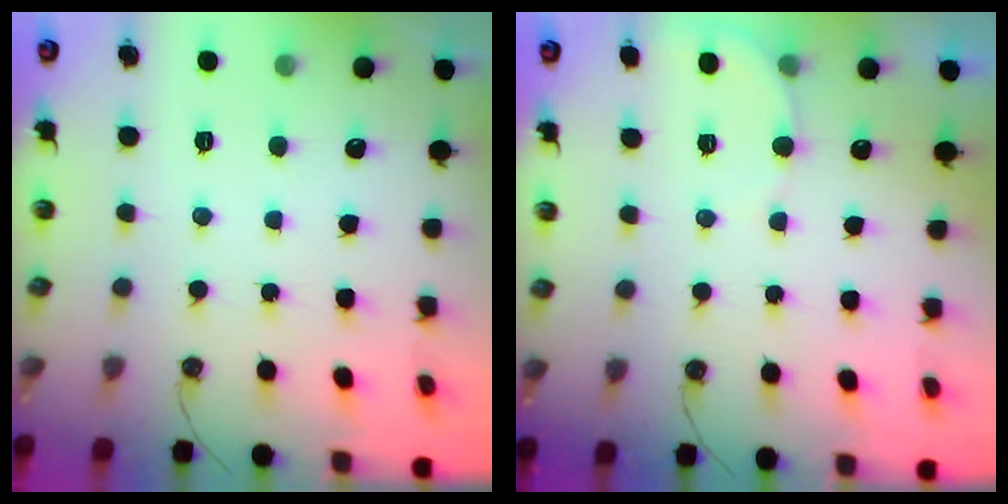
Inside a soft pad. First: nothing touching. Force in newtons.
{"total": 4.5, "press": 4.4, "slide": 0.9}